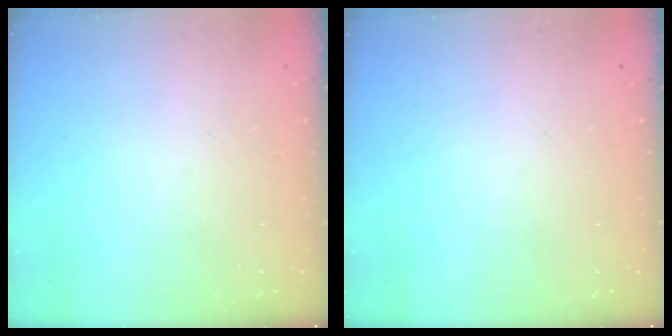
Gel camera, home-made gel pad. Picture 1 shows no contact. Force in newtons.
{"total": 0.0}